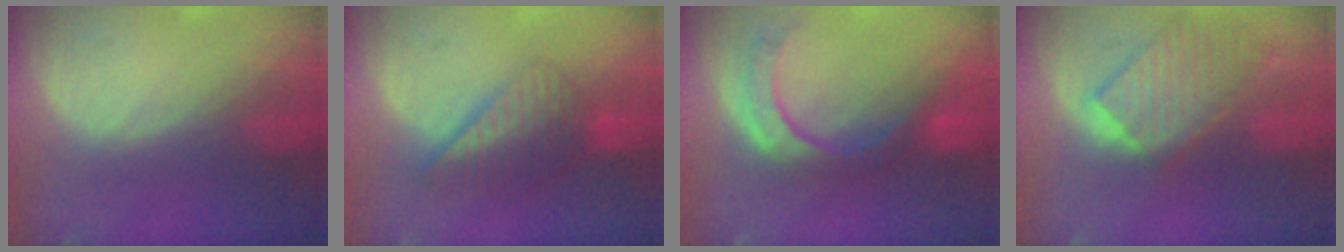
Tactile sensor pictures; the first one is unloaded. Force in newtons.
{"total": 6.5, "press": 6.2, "slide": 2.1}
{"total": 8.5, "press": 7.2, "slide": 4.5}
{"total": 9.7, "press": 8.5, "slide": 4.7}